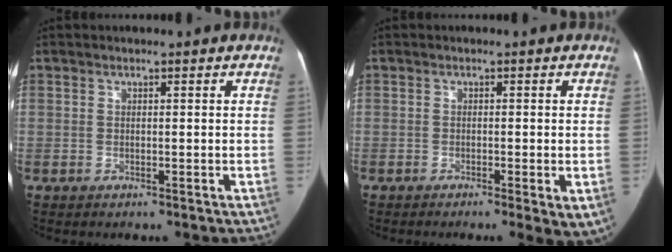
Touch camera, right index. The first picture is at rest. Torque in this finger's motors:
{"motor_torque": [1.06, -1.01, 0.14, 0.06]}